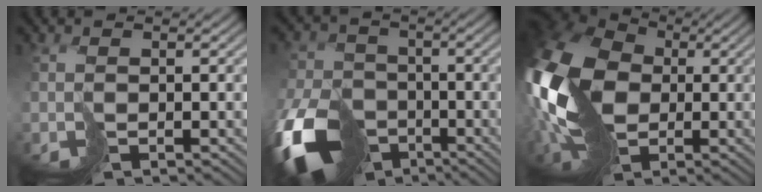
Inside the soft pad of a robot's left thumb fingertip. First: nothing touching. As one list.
[{"total": 15.6, "force": [-7.8, 10.8, 8.2], "torque": [-0.224, -0.057, -0.135]}, {"total": 18.7, "force": [-0.7, 13.6, 12.9], "torque": [-0.329, -0.020, -0.007]}]